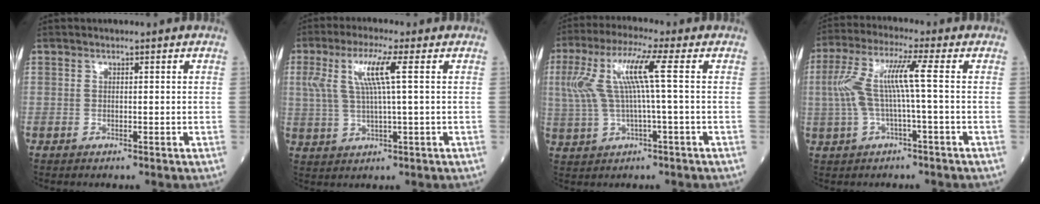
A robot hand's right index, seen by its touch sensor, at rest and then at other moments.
{"total": 7.3, "force": [2.1, 0.2, 7.0], "torque": [-0.155, 0.014, 0.045]}
{"total": 9.4, "force": [1.5, 0.2, 9.3], "torque": [-0.211, 0.026, 0.033]}
{"total": 8.2, "force": [0.0, 0.1, 8.2], "torque": [-0.179, 0.028, -0.001]}